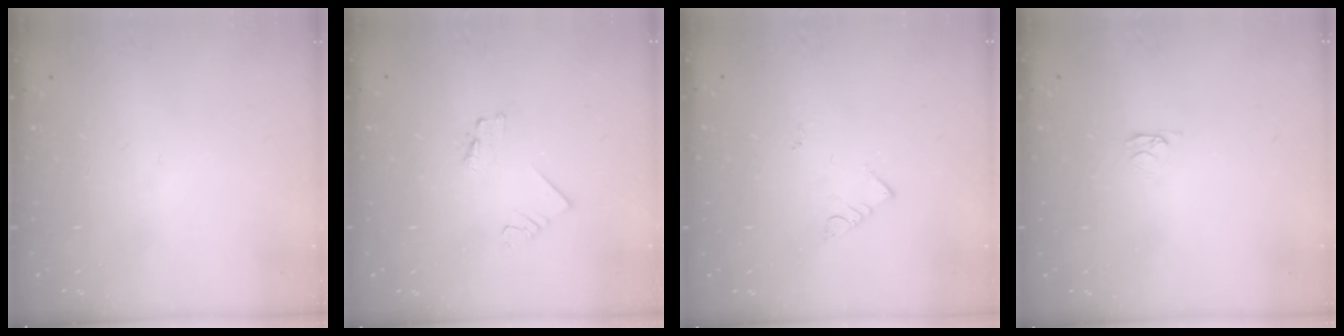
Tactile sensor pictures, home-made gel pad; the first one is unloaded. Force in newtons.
{"total": 1.7, "press": 1.7, "slide": 0.3}
{"total": 2.7, "press": 2.7, "slide": 0.6}
{"total": 2.1, "press": 2.0, "slide": 0.3}